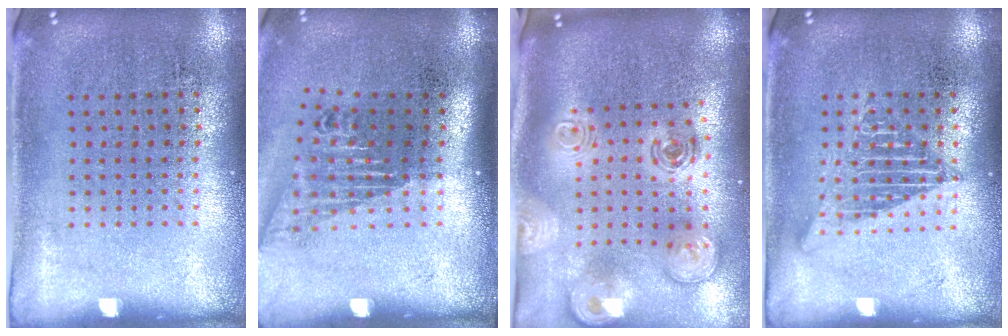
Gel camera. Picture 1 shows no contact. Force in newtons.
{"total": 1.7, "press": 1.3, "slide": 1.2}
{"total": 2.8, "press": 2.0, "slide": 2.0}
{"total": 2.4, "press": 2.4, "slide": 0.2}